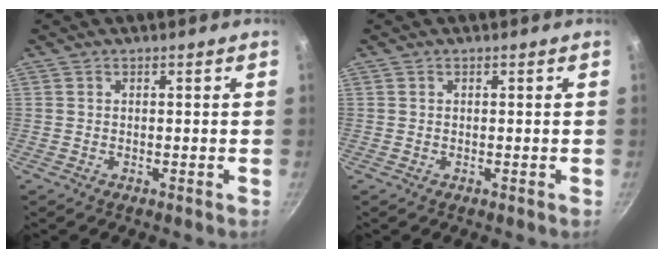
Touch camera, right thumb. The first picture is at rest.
{"total": 0.0}